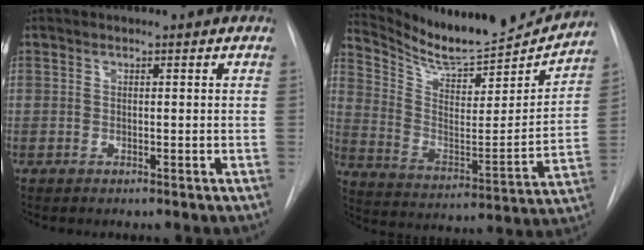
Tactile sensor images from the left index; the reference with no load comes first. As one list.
[{"total": 18.5, "force": [17.9, 1.7, 4.3], "torque": [-0.086, -0.062, 0.278]}]